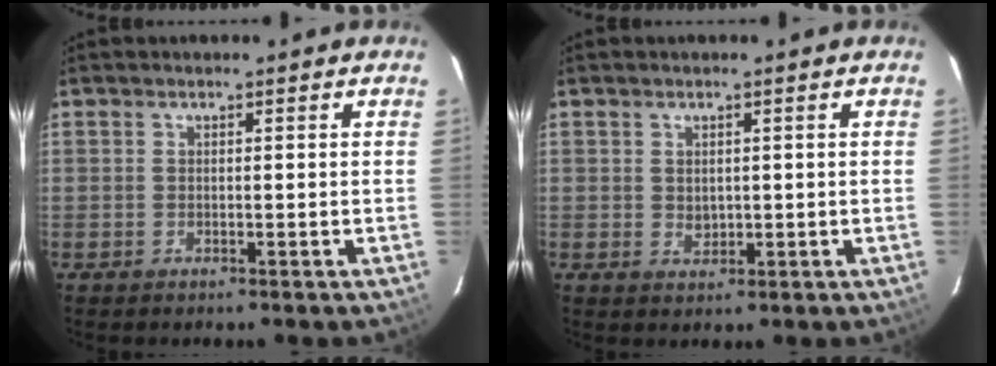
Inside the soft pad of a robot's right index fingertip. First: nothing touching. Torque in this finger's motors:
{"motor_torque": [-0.08, 0.02, -0.01, 0.00]}